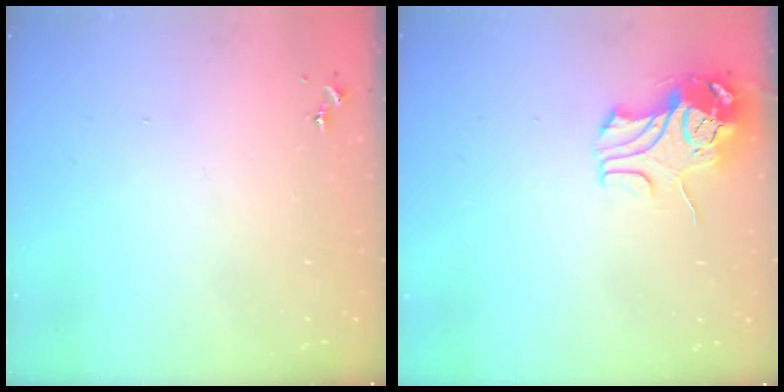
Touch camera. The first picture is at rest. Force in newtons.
{"total": 9.6, "press": 9.5, "slide": 1.0}